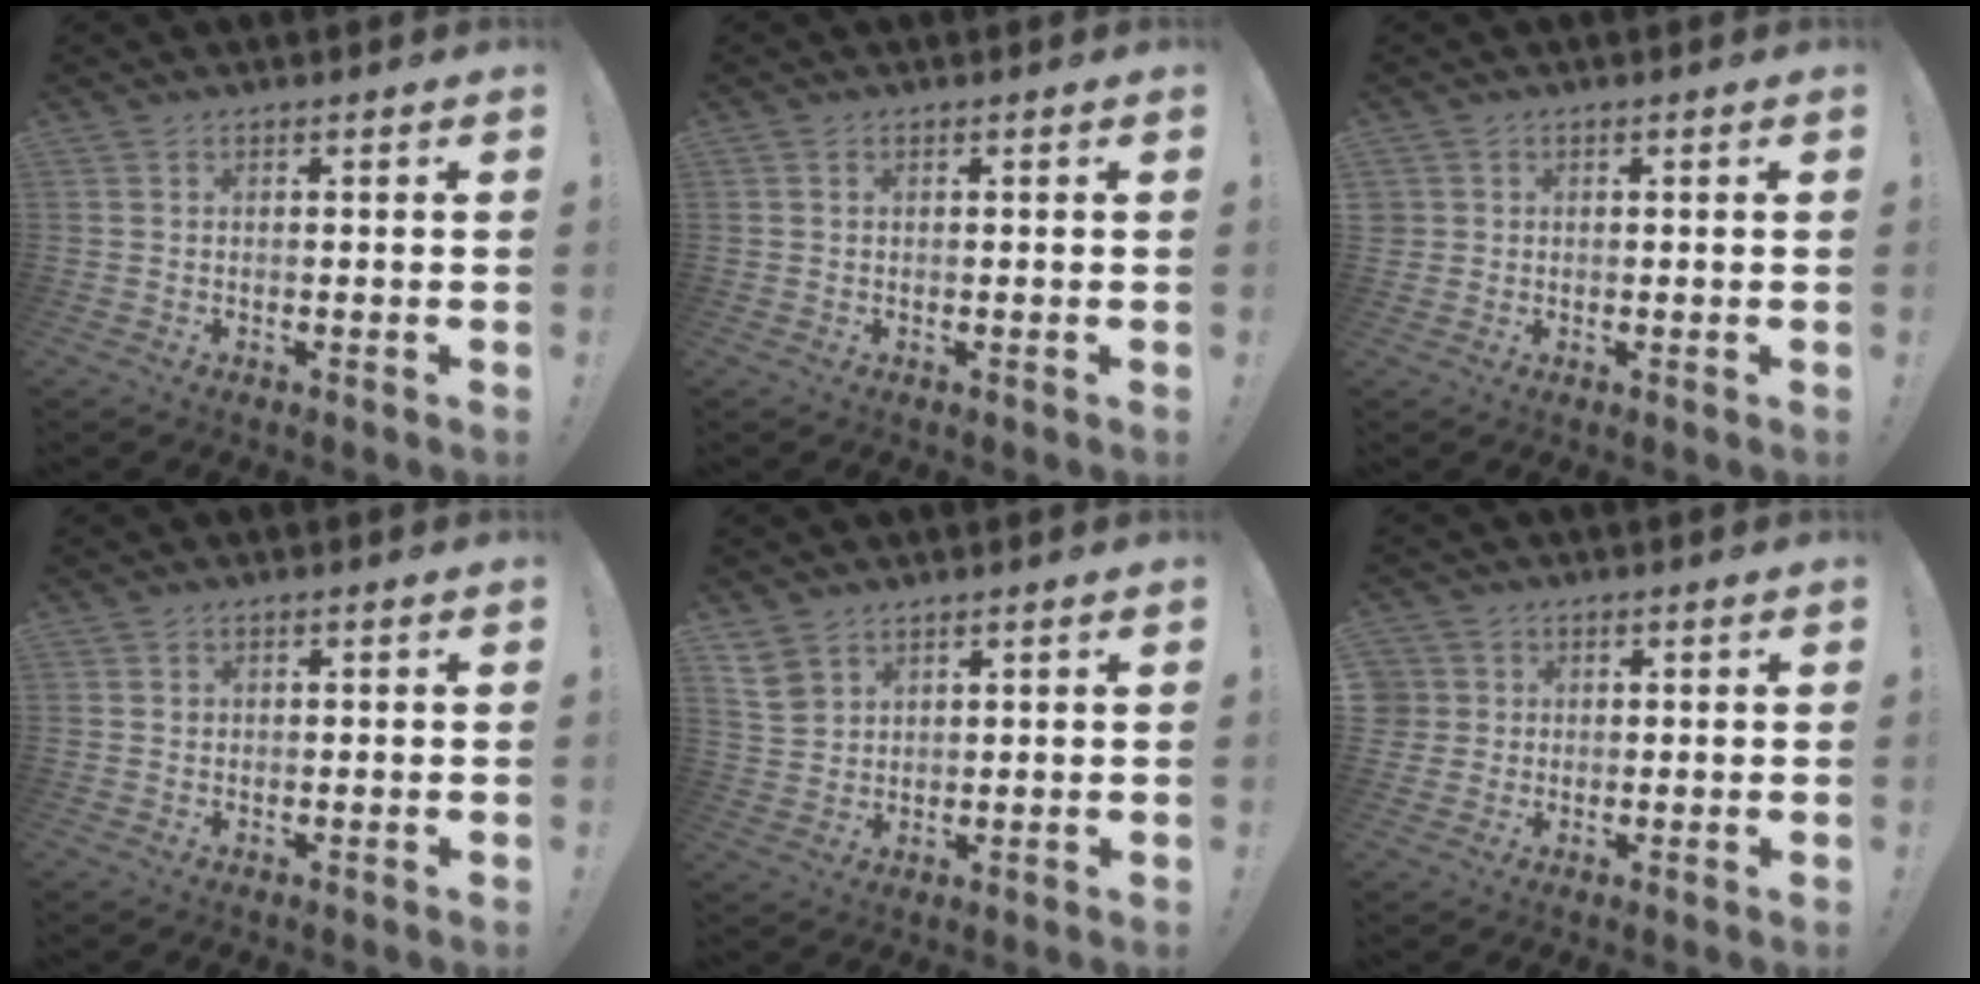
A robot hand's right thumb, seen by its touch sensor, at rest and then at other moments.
{"total": 0.6, "force": [0.4, 0.4, 0.2], "torque": [-0.005, 0.000, 0.008]}
{"total": 1.8, "force": [0.7, 1.7, 0.2], "torque": [-0.004, 0.000, 0.013]}
{"total": 0.9, "force": [0.4, 0.9, 0.1], "torque": [0.005, 0.000, 0.006]}
{"total": 4.4, "force": [3.1, 2.9, 1.2], "torque": [-0.022, -0.013, 0.064]}
{"total": 4.2, "force": [1.0, 4.0, 0.6], "torque": [-0.014, 0.001, 0.021]}